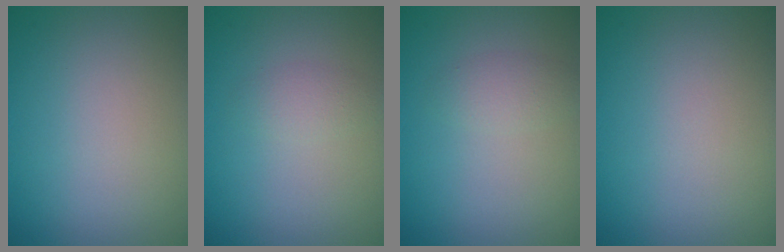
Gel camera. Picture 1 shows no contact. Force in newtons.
{"total": 1.4, "press": 1.4, "slide": 0.1}
{"total": 1.5, "press": 1.5, "slide": 0.0}
{"total": 0.0}